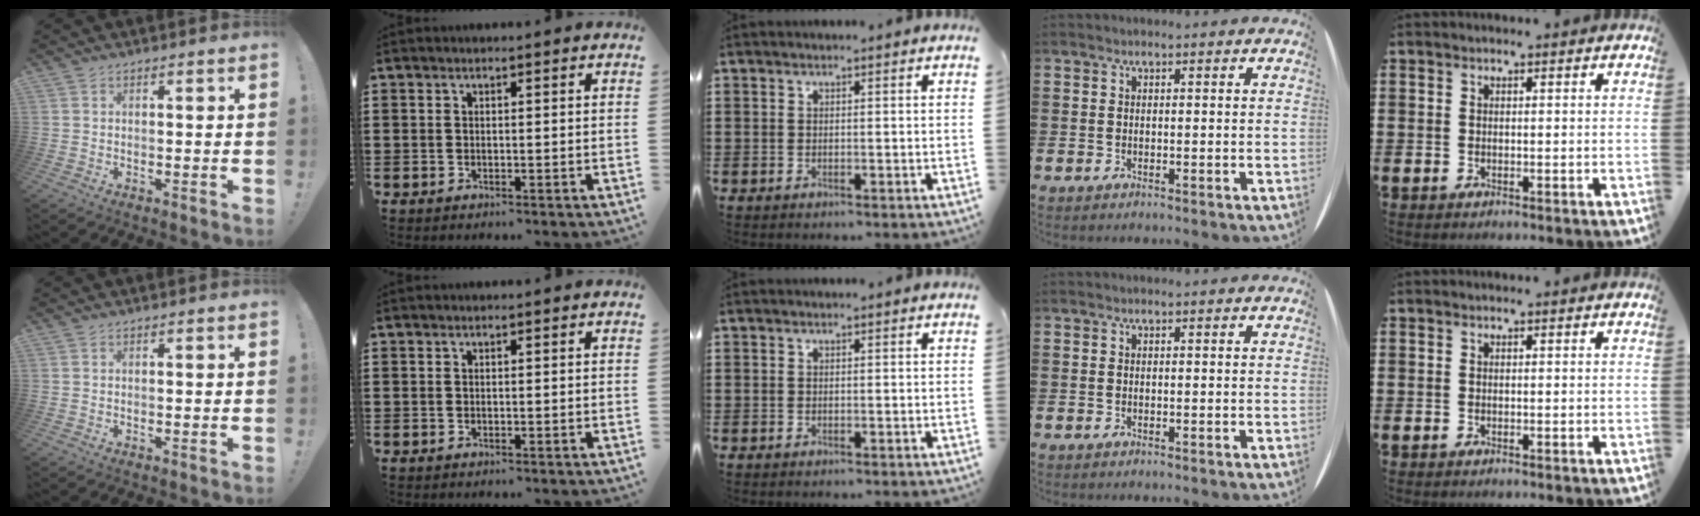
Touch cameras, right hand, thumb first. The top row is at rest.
{}